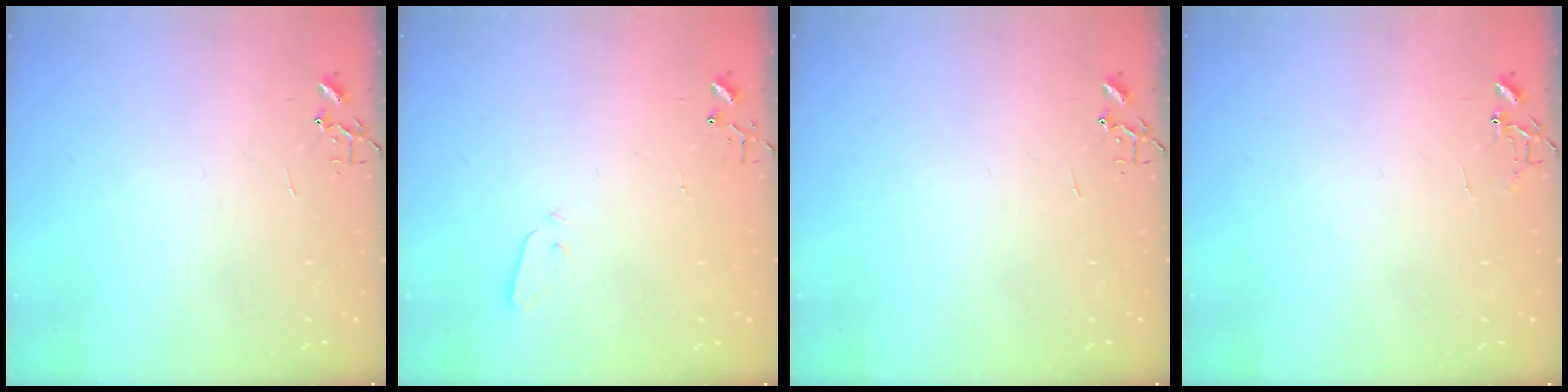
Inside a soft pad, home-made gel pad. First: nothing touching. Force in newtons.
{"total": 2.2, "press": 2.2, "slide": 0.4}
{"total": 0.0}
{"total": 7.5, "press": 7.5, "slide": 0.7}